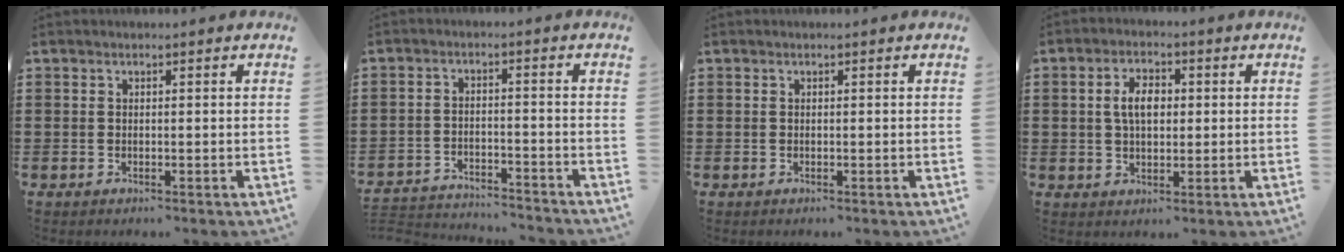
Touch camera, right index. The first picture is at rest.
{"total": 3.4, "force": [-3.3, 0.3, 0.3], "torque": [-0.011, 0.004, -0.072]}
{"total": 0.0}
{"total": 4.9, "force": [0.6, 2.8, 4.0], "torque": [-0.084, 0.012, 0.009]}